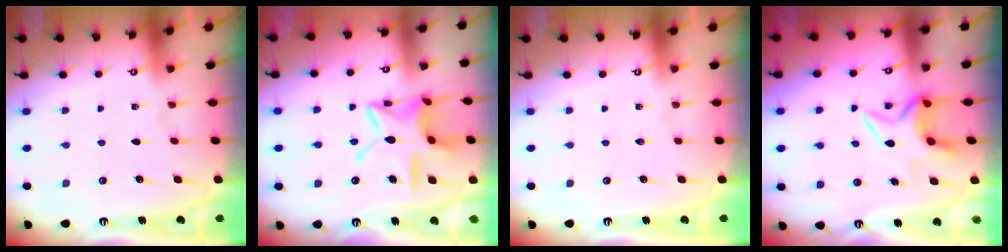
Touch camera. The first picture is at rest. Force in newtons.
{"total": 15.0, "press": 14.9, "slide": 1.4}
{"total": 0.0}
{"total": 5.3, "press": 5.2, "slide": 1.1}